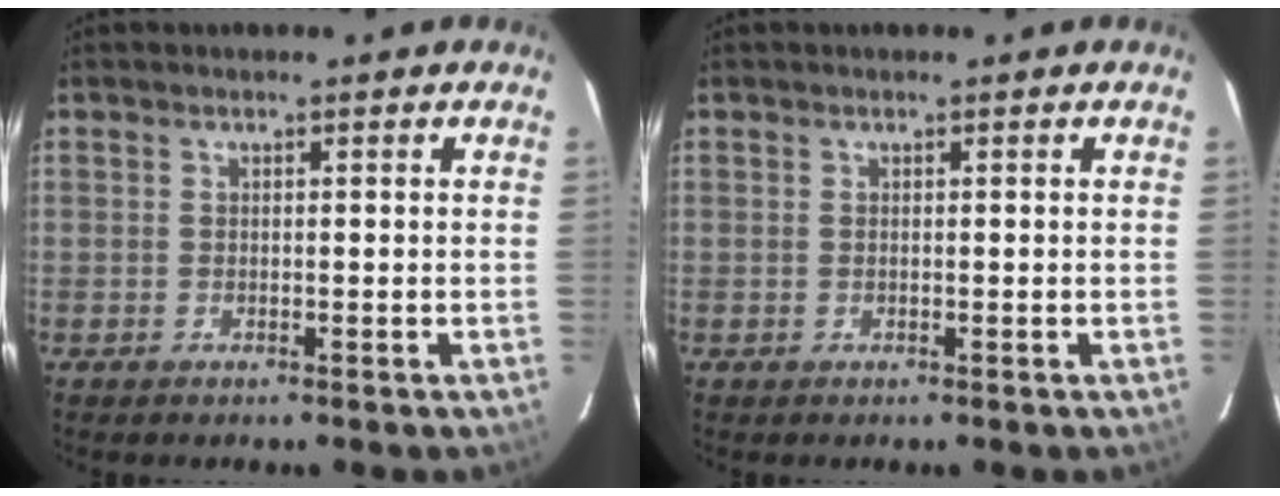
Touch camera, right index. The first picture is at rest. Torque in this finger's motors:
{"motor_torque": [0.00, 0.00, 0.02, 0.00]}